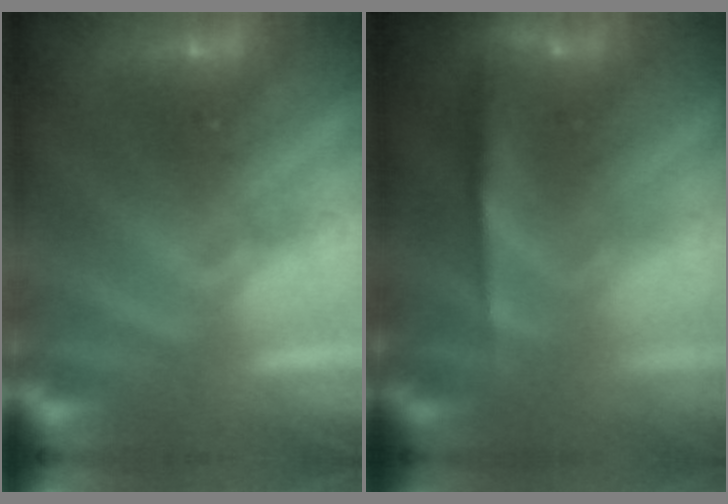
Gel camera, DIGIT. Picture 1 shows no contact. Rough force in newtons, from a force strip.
{"total": 8.5}